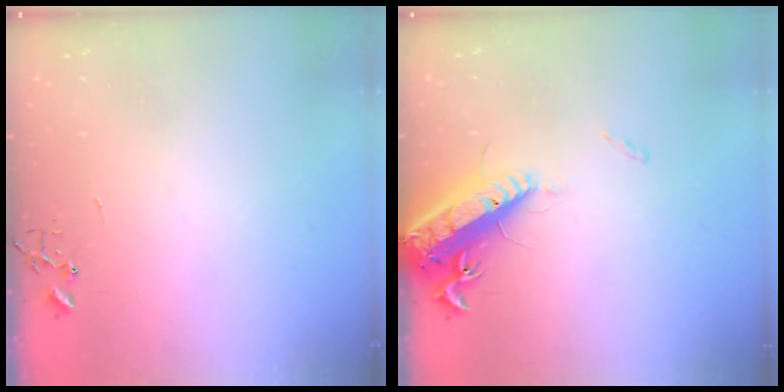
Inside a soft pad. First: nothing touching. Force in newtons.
{"total": 16.7, "press": 16.2, "slide": 4.1}